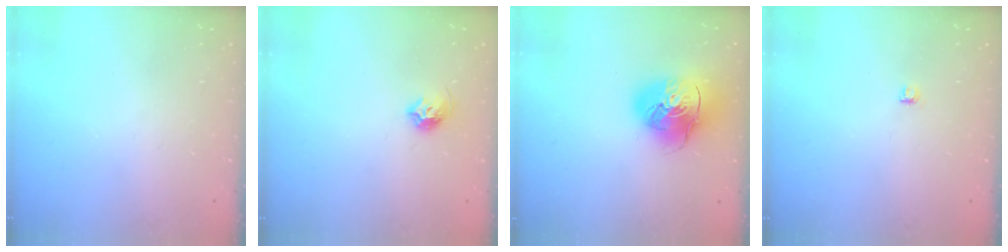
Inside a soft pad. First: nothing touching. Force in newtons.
{"total": 7.0, "press": 6.9, "slide": 0.8}
{"total": 16.2, "press": 16.0, "slide": 2.4}
{"total": 2.8, "press": 2.8, "slide": 0.4}